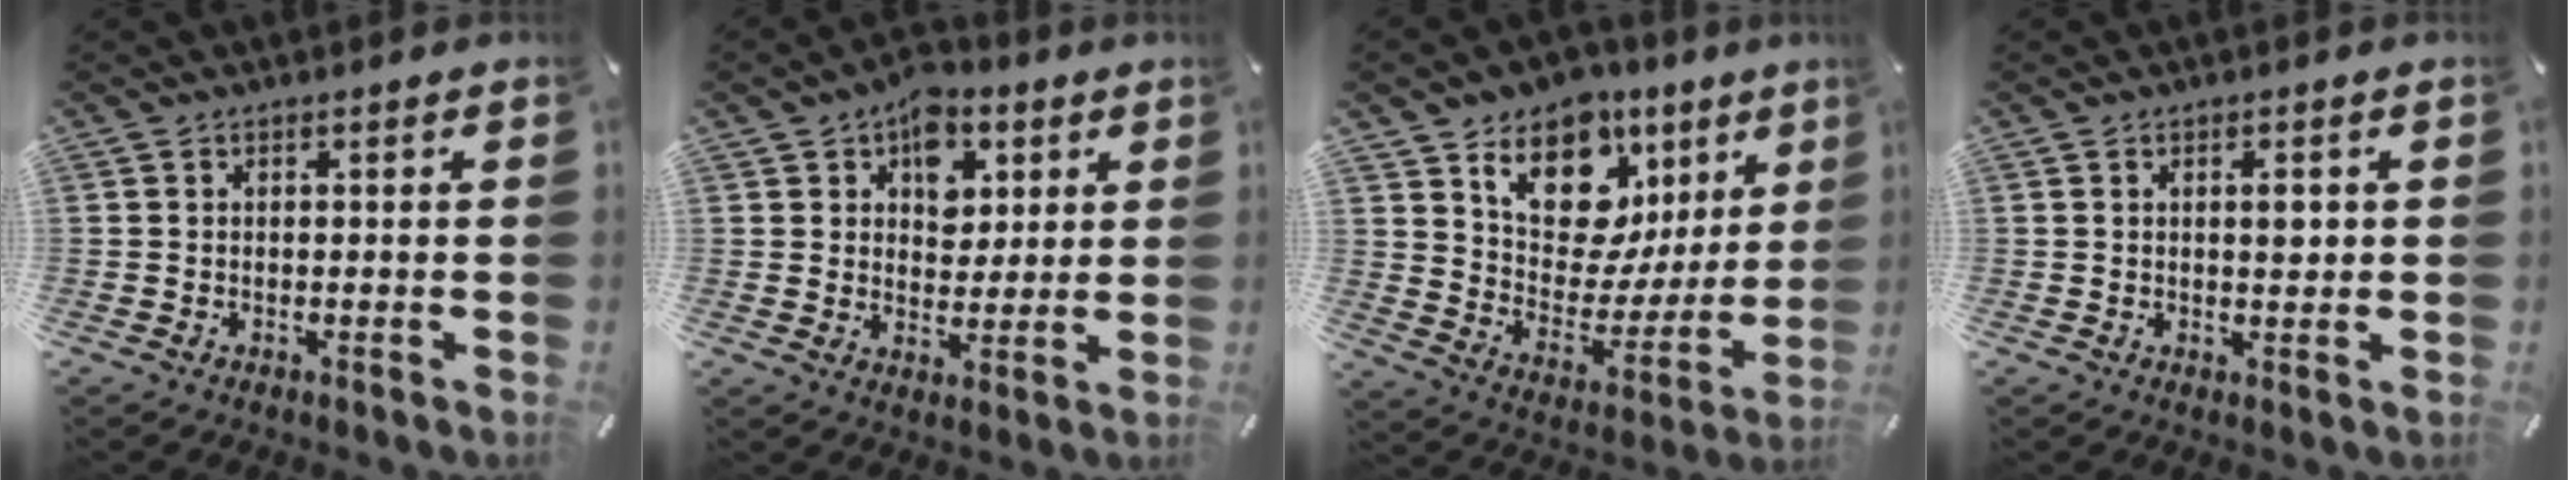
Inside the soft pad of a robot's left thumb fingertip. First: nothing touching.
{"total": 8.6, "force": [3.9, 6.6, 4.0], "torque": [-0.043, -0.015, 0.063]}
{"total": 14.8, "force": [9.4, 10.0, 5.6], "torque": [-0.087, -0.077, 0.166]}
{"total": 2.7, "force": [0.6, 1.2, 2.3], "torque": [-0.031, -0.001, 0.004]}